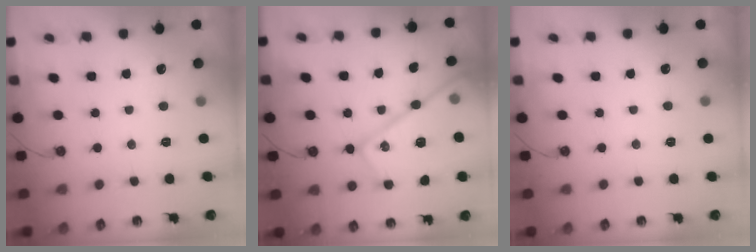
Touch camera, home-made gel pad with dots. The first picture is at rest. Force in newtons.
{"total": 19.7, "press": 19.7, "slide": 1.0}
{"total": 2.7, "press": 2.7, "slide": 0.5}